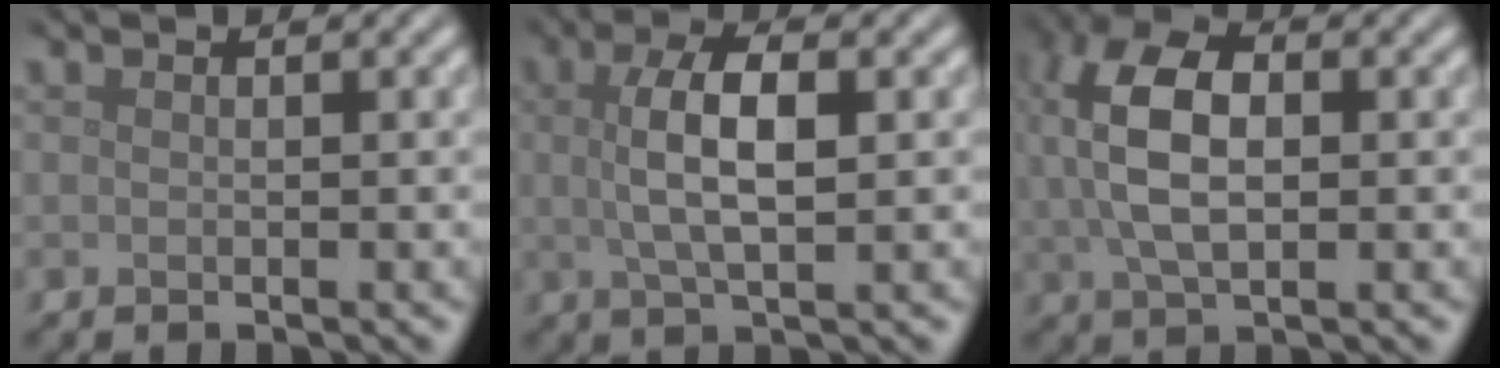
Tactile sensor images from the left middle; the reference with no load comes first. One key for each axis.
{"total": 4.9, "fx": 0.7, "fy": 1.6, "fz": 4.5, "tx": -0.088, "ty": 0.007, "tz": 0.012}
{"total": 7.7, "fx": 1.3, "fy": 4.2, "fz": 6.4, "tx": -0.141, "ty": 0.010, "tz": 0.017}